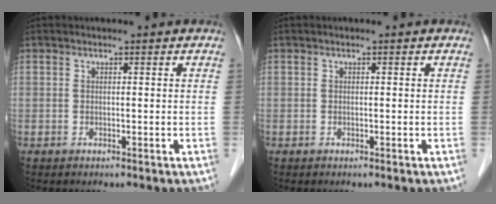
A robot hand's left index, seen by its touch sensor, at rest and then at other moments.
{"total": 0.0}